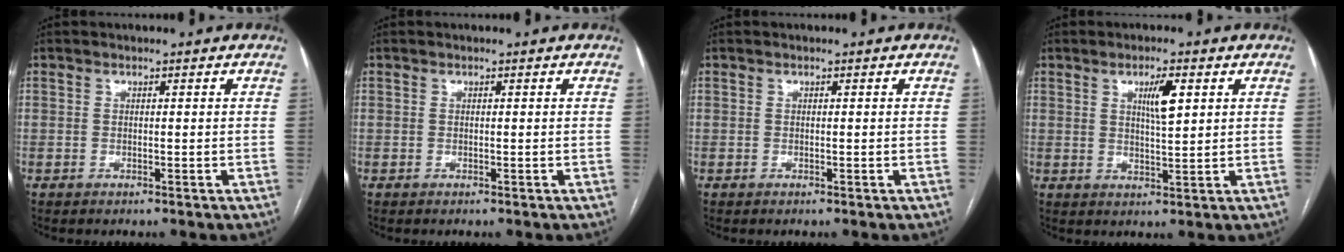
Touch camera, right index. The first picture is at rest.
{"total": 0.0}
{"total": 0.0}
{"total": 4.7, "force": [1.9, 0.7, 4.3], "torque": [-0.074, -0.001, 0.034]}